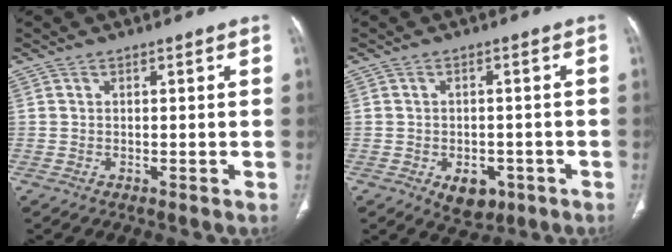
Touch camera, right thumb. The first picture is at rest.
{"total": 6.0, "force": [-2.7, 4.0, 3.6], "torque": [-0.031, 0.010, -0.026]}